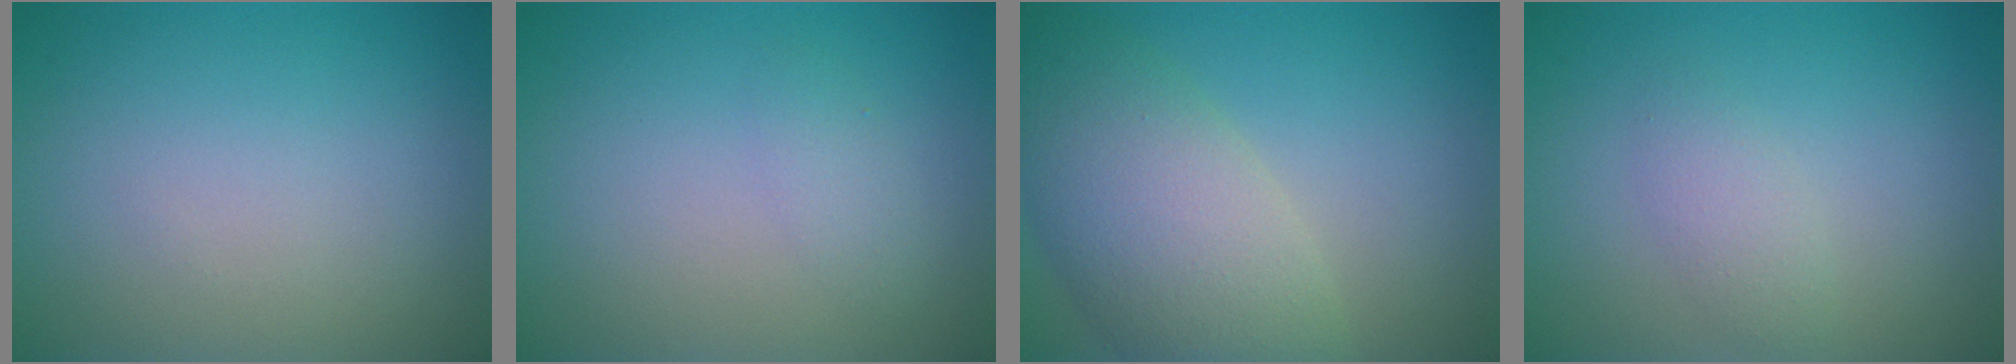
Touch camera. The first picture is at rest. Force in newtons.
{"total": 1.2, "press": 1.2, "slide": 0.0}
{"total": 7.7, "press": 7.7, "slide": 0.3}
{"total": 1.7, "press": 1.7, "slide": 0.0}